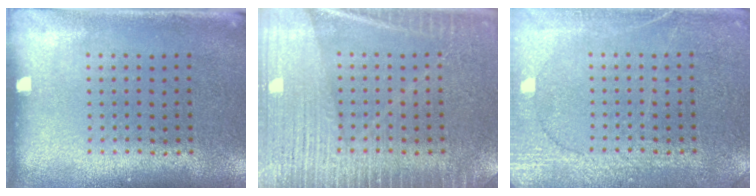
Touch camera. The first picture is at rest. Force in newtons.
{"total": 5.4, "press": 5.3, "slide": 0.9}
{"total": 4.3, "press": 4.3, "slide": 0.6}